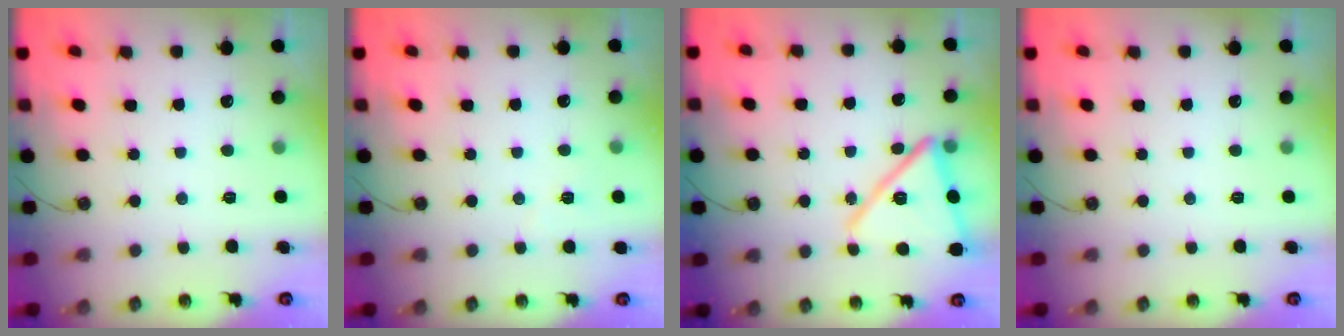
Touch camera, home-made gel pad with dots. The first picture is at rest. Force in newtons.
{"total": 2.9, "press": 2.8, "slide": 0.7}
{"total": 16.9, "press": 16.9, "slide": 1.5}
{"total": 0.0}